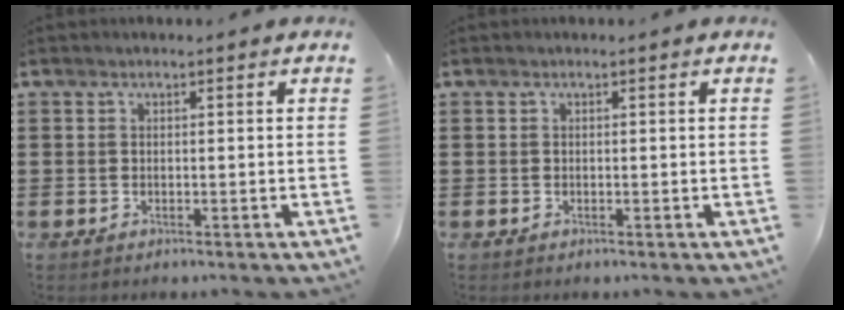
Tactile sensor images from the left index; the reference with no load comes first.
{"total": 0.0}